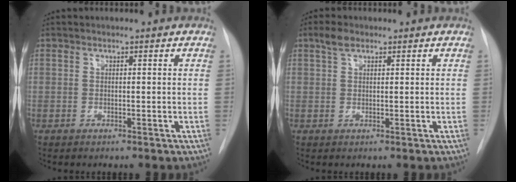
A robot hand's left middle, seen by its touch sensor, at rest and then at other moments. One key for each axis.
{"total": 2.1, "fx": 1.4, "fy": 1.0, "fz": 1.2, "tx": -0.028, "ty": 0.010, "tz": 0.028}